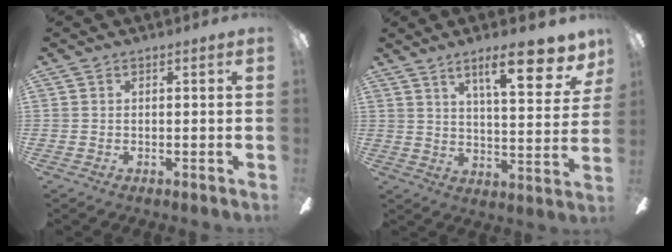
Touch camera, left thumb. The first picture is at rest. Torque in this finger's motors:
{"motor_torque": [0.19, 0.04, -0.15, -0.21, 0.16]}